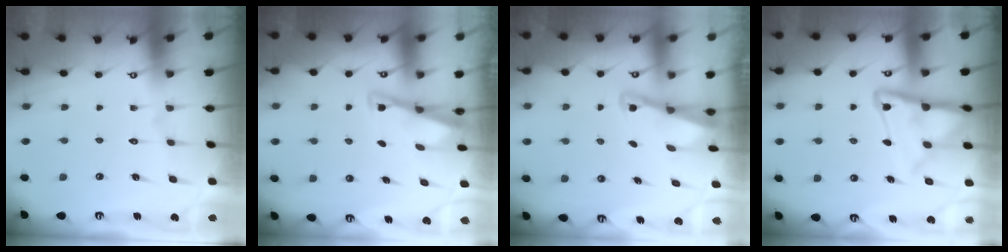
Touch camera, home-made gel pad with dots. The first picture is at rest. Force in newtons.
{"total": 2.8, "press": 2.8, "slide": 0.4}
{"total": 2.2, "press": 2.1, "slide": 0.3}
{"total": 12.8, "press": 12.8, "slide": 1.2}